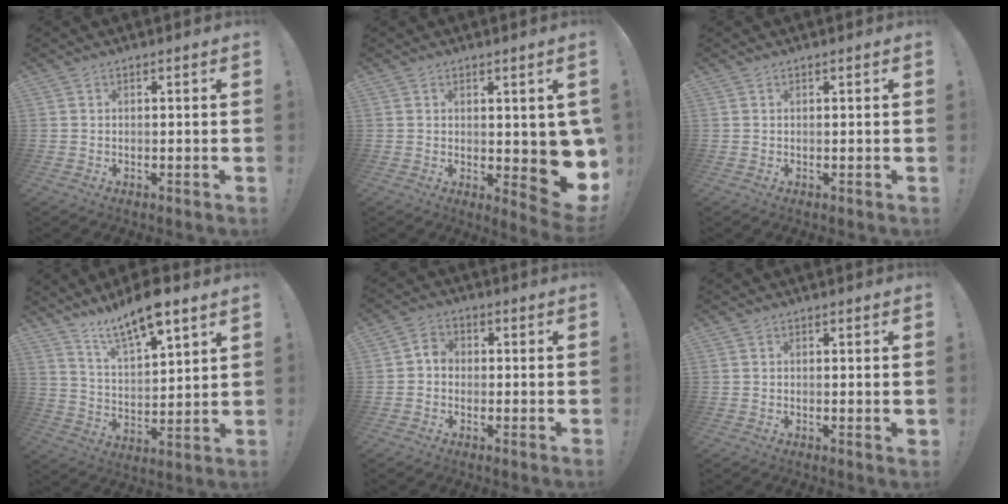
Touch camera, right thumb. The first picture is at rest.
{"total": 7.2, "force": [0.1, 3.8, 6.1], "torque": [-0.051, -0.020, 0.016]}
{"total": 0.0}
{"total": 12.3, "force": [9.9, 2.4, 6.9], "torque": [-0.130, -0.065, 0.170]}
{"total": 4.1, "force": [-1.0, 3.4, 2.0], "torque": [-0.037, 0.019, -0.015]}
{"total": 1.0, "force": [0.4, 0.0, 0.9], "torque": [-0.002, -0.007, 0.004]}